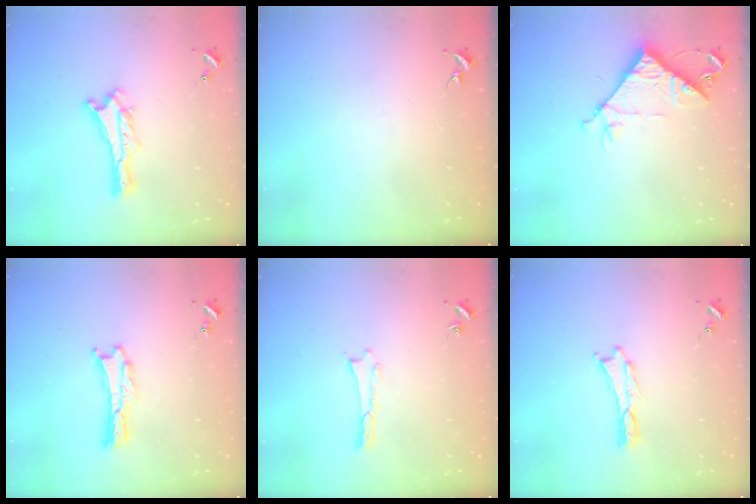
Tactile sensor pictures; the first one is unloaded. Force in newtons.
{"total": 0.0}
{"total": 8.3, "press": 8.3, "slide": 0.8}
{"total": 0.6, "press": 0.5, "slide": 0.2}
{"total": 0.0}
{"total": 0.0}